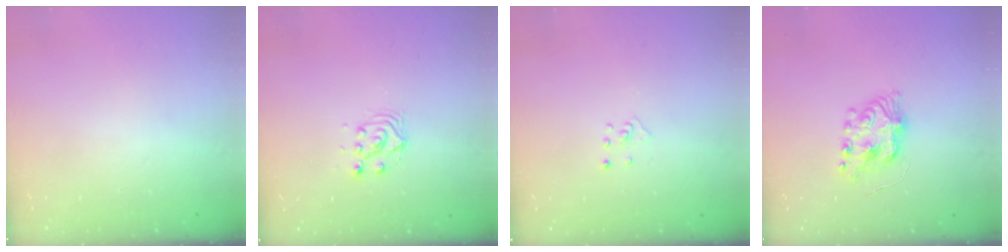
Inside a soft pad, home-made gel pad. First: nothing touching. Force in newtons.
{"total": 7.0, "press": 7.0, "slide": 0.7}
{"total": 2.9, "press": 2.9, "slide": 0.3}
{"total": 8.7, "press": 8.6, "slide": 0.6}